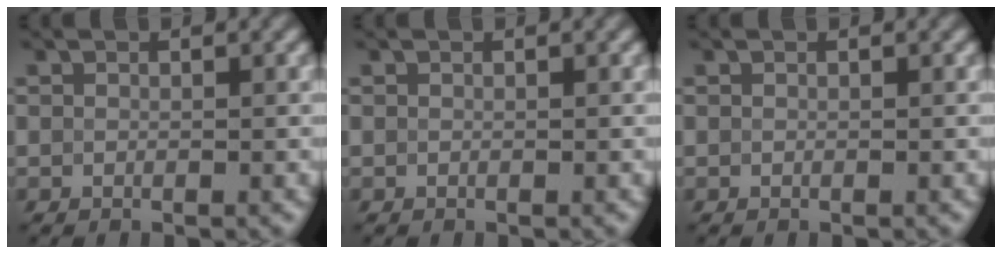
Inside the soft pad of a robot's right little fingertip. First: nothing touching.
{"total": 0.0}
{"total": 0.0}